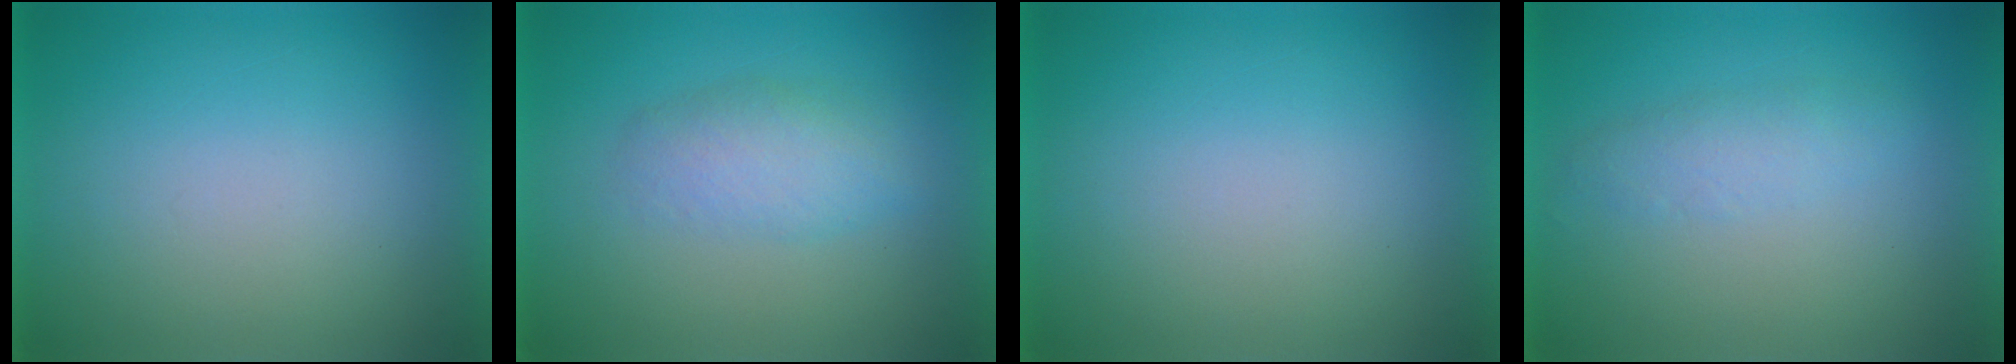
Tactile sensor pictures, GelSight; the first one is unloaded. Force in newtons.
{"total": 4.0}
{"total": 3.0}
{"total": 2.4}